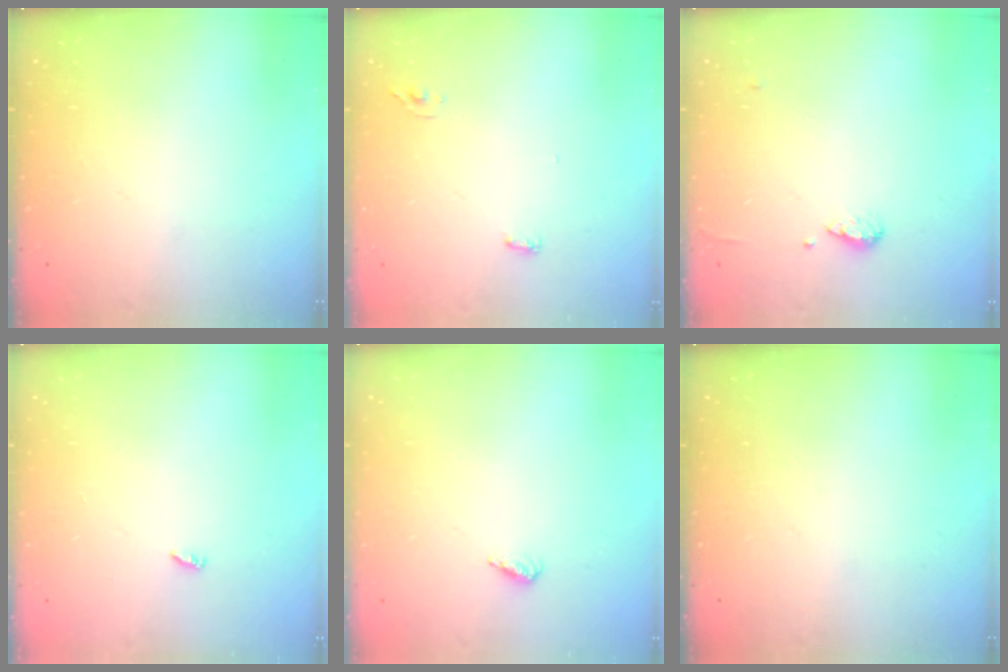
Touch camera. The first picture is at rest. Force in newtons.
{"total": 3.3, "press": 2.9, "slide": 1.7}
{"total": 6.1, "press": 6.0, "slide": 0.7}
{"total": 2.3, "press": 2.3, "slide": 0.2}
{"total": 2.6, "press": 2.2, "slide": 1.3}
{"total": 0.0}